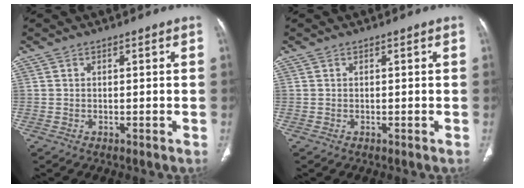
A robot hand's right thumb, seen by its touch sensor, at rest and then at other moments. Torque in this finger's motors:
{"motor_torque": [-0.22, -0.11, 0.30, -0.15, 0.01]}